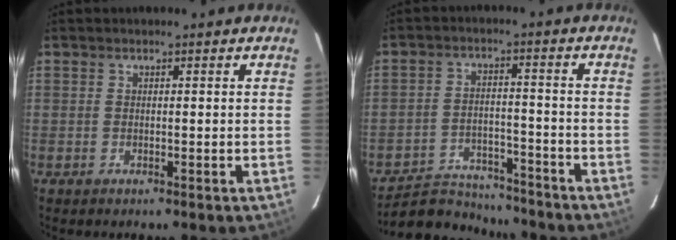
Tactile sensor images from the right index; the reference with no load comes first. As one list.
[{"total": 13.4, "force": [-12.2, 4.5, 3.1], "torque": [-0.087, 0.011, -0.180]}]